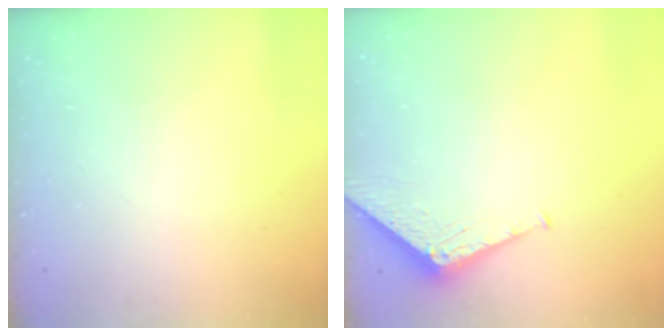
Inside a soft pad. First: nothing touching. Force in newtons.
{"total": 4.1, "press": 4.1, "slide": 0.4}